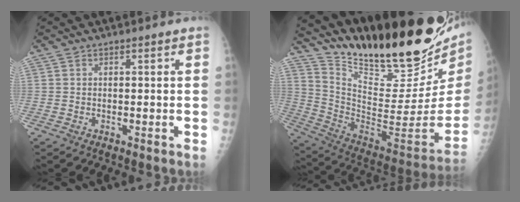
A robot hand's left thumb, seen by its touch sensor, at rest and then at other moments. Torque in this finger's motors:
{"motor_torque": [0.77, -0.50, 1.36, -1.41, 0.05]}